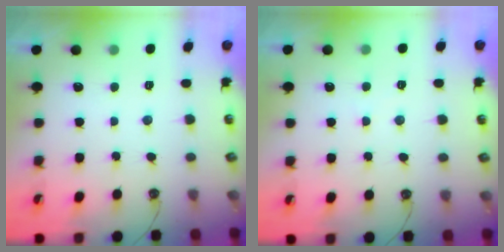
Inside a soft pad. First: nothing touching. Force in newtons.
{"total": 2.9, "press": 2.9, "slide": 0.2}